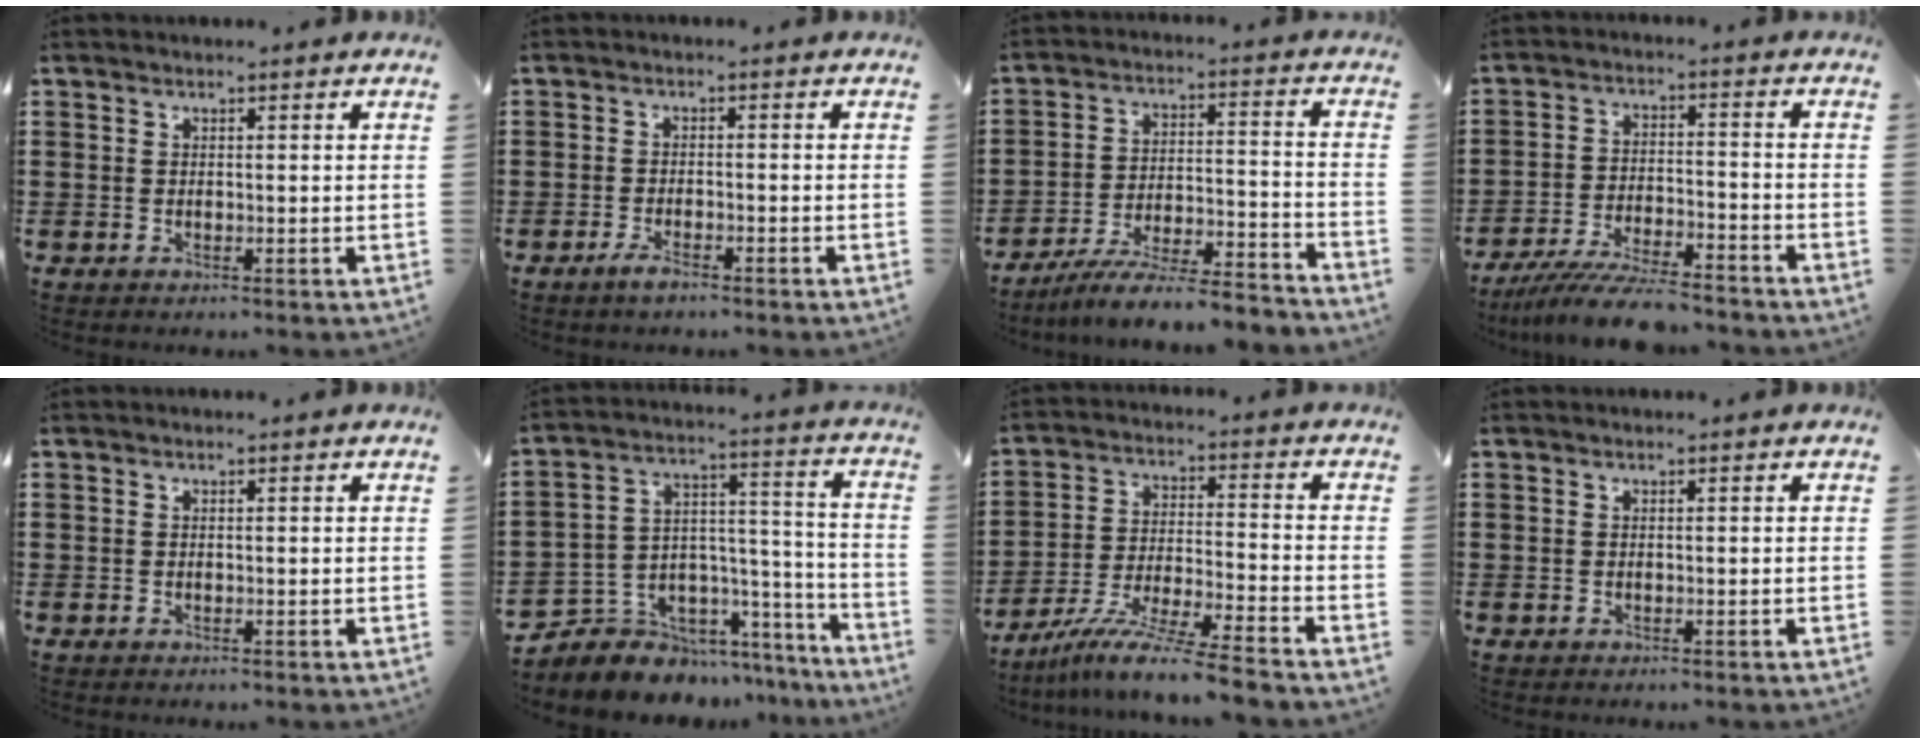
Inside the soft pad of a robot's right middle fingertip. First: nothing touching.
{"total": 2.3, "force": [-1.6, 0.6, 1.4], "torque": [-0.031, 0.000, -0.032]}
{"total": 7.8, "force": [-7.3, 0.1, 2.8], "torque": [-0.045, 0.004, -0.141]}
{"total": 8.6, "force": [-7.9, 0.9, 3.2], "torque": [-0.054, 0.012, -0.150]}
{"total": 0.0}
{"total": 5.9, "force": [-4.5, 3.9, -0.6], "torque": [-0.008, 0.000, -0.084]}
{"total": 9.5, "force": [-8.4, -0.4, 4.4], "torque": [-0.084, 0.002, -0.166]}
{"total": 0.0}